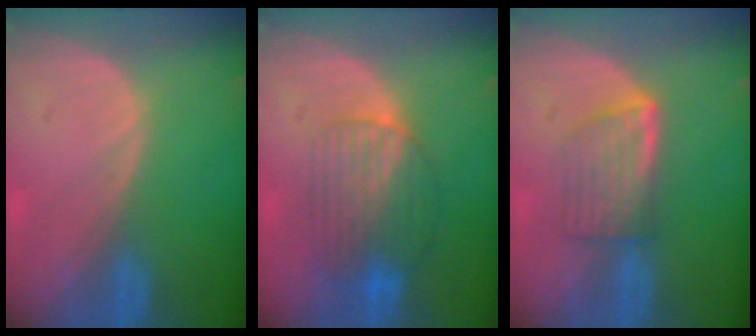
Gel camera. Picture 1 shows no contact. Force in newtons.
{"total": 7.8, "press": 7.4, "slide": 2.4}
{"total": 5.9, "press": 5.5, "slide": 2.2}